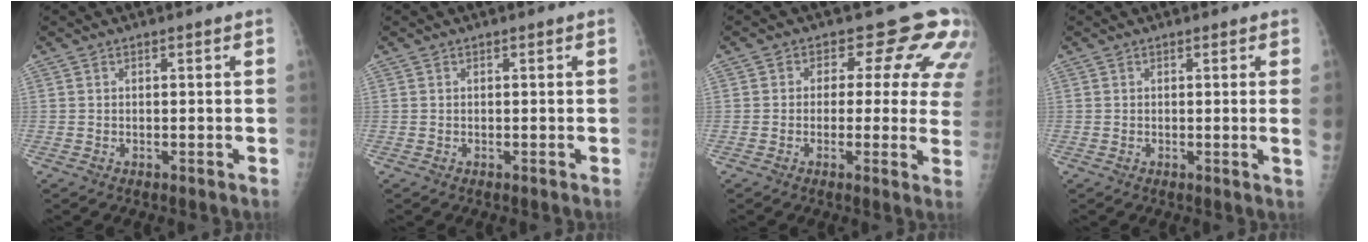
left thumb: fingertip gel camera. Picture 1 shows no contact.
{"total": 0.0}
{"total": 11.9, "force": [6.1, 7.0, 7.4], "torque": [-0.033, -0.019, 0.044]}
{"total": 2.4, "force": [0.3, -0.8, 2.3], "torque": [-0.038, -0.006, 0.001]}